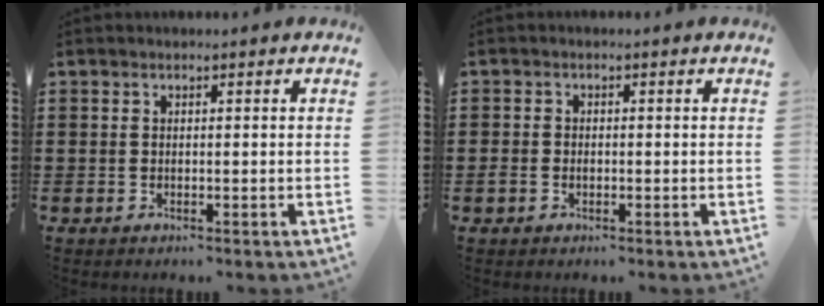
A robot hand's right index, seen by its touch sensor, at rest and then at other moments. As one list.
[{"total": 1.1, "force": [-0.3, 0.8, 0.7], "torque": [-0.015, 0.002, -0.007]}]